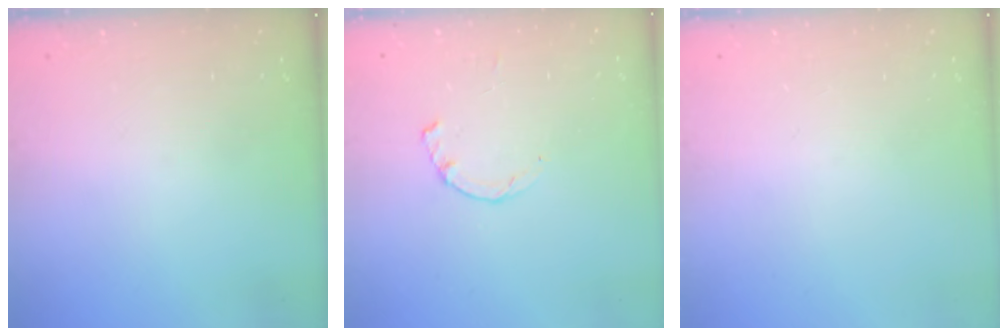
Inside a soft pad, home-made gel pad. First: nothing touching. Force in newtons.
{"total": 1.2, "press": 1.2, "slide": 0.3}
{"total": 0.0}